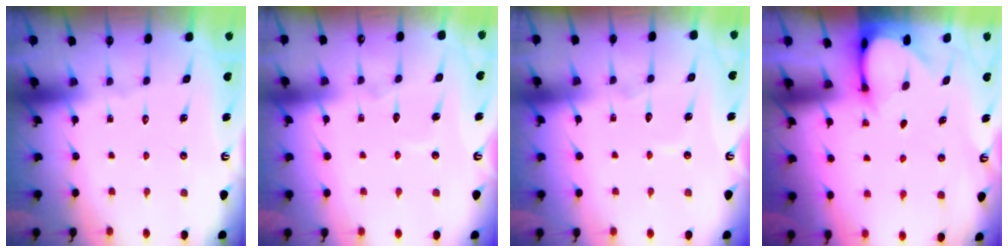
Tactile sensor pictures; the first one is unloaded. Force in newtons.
{"total": 2.9, "press": 2.9, "slide": 0.2}
{"total": 4.0, "press": 4.0, "slide": 0.2}
{"total": 2.8, "press": 2.8, "slide": 0.2}